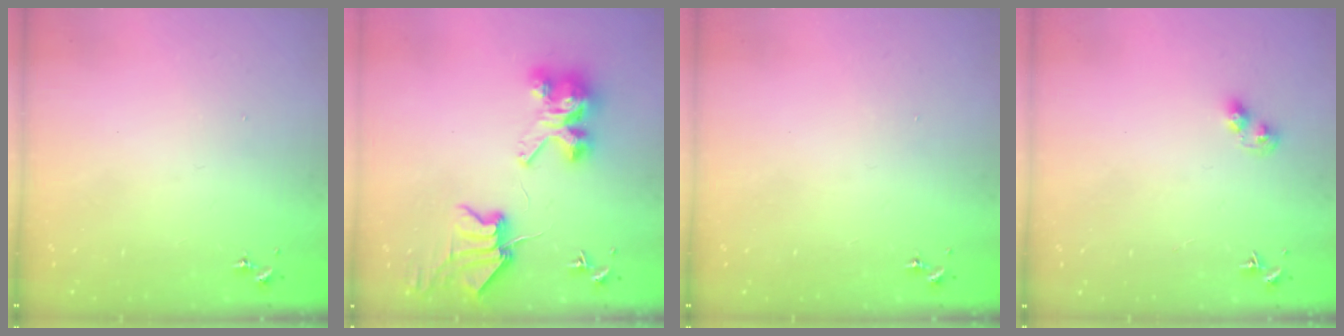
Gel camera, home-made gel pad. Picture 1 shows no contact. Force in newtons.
{"total": 9.2, "press": 9.1, "slide": 1.2}
{"total": 0.0}
{"total": 4.2, "press": 4.2, "slide": 0.4}